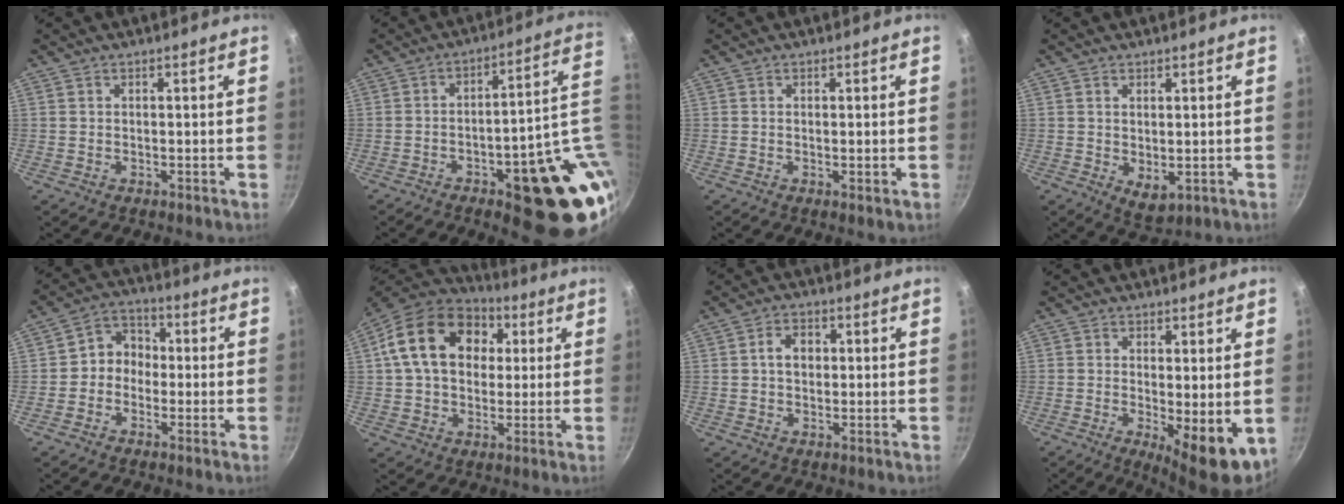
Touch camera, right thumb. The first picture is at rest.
{"total": 22.0, "force": [-2.7, 7.8, 20.4], "torque": [-0.208, 0.005, -0.020]}
{"total": 0.8, "force": [0.0, 0.1, 0.8], "torque": [-0.013, -0.004, -0.001]}
{"total": 4.4, "force": [0.2, 2.3, 3.7], "torque": [-0.055, -0.018, 0.011]}
{"total": 5.9, "force": [-1.0, 5.1, 2.9], "torque": [-0.015, 0.025, -0.034]}
{"total": 18.8, "force": [4.4, 13.8, 11.9], "torque": [-0.187, 0.023, 0.060]}
{"total": 4.2, "force": [0.4, 3.2, 2.7], "torque": [-0.027, 0.009, 0.002]}
{"total": 8.5, "force": [-0.9, 2.5, 8.1], "torque": [-0.105, -0.013, -0.003]}